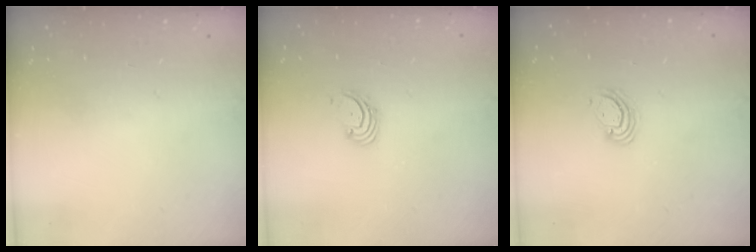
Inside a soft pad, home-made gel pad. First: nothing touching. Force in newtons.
{"total": 1.9, "press": 1.8, "slide": 0.2}
{"total": 4.0, "press": 4.0, "slide": 0.3}